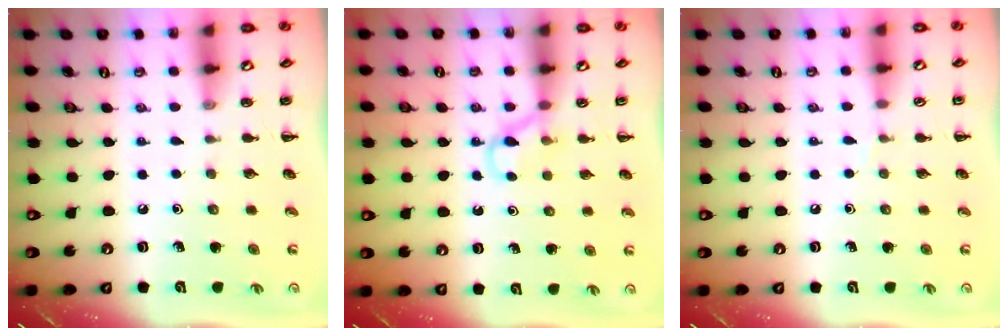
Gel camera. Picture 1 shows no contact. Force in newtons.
{"total": 3.8, "press": 3.6, "slide": 1.3}
{"total": 3.1, "press": 2.9, "slide": 1.1}